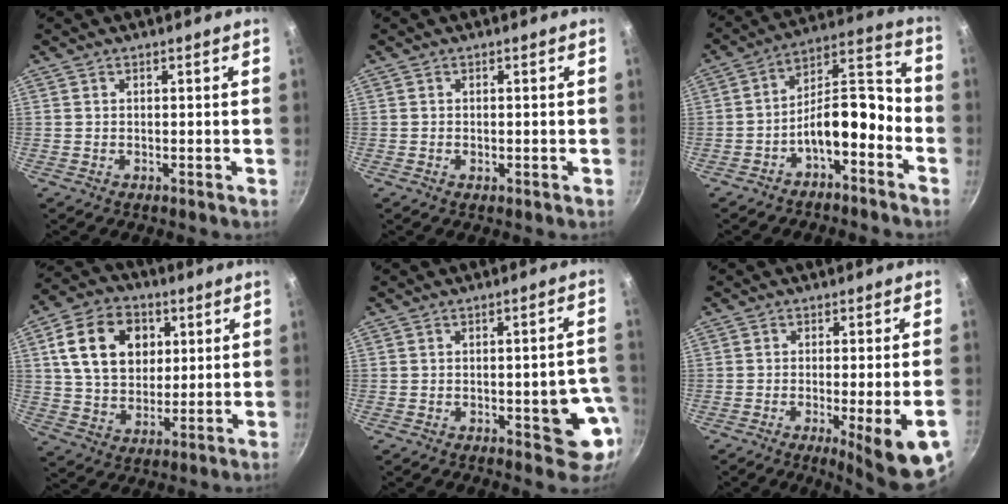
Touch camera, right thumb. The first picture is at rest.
{"total": 0.7, "force": [-0.2, 0.4, 0.6], "torque": [-0.009, 0.000, -0.003]}
{"total": 11.9, "force": [-5.4, 5.3, 9.2], "torque": [-0.126, 0.077, -0.089]}
{"total": 15.8, "force": [4.4, 11.7, 9.6], "torque": [-0.145, 0.000, 0.072]}
{"total": 9.5, "force": [-2.7, 4.0, 8.2], "torque": [-0.053, 0.019, -0.030]}
{"total": 11.8, "force": [-4.5, 1.7, 10.8], "torque": [-0.139, 0.003, -0.057]}